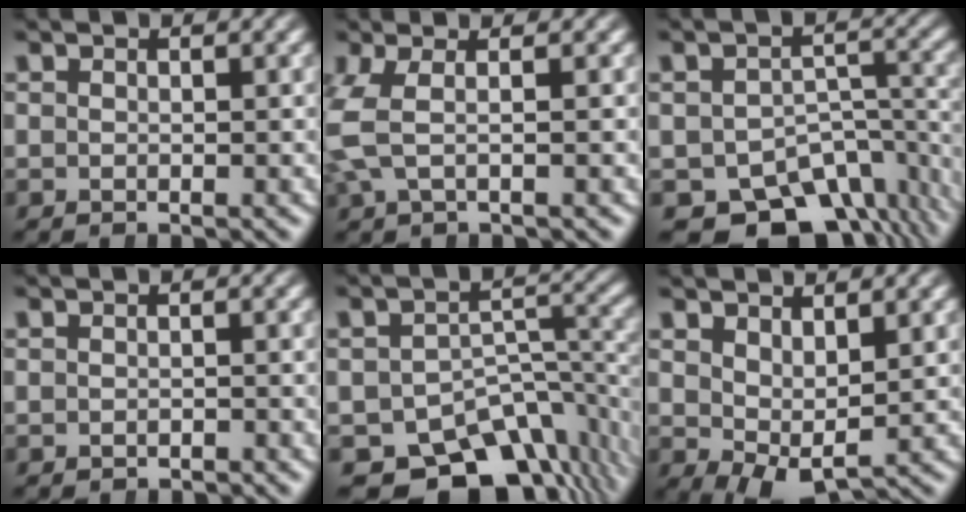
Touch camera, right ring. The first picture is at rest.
{"total": 3.3, "force": [0.3, 1.5, 2.9], "torque": [-0.068, 0.007, 0.006]}
{"total": 13.3, "force": [-8.7, 7.9, 6.3], "torque": [-0.083, -0.043, -0.118]}
{"total": 0.9, "force": [-0.9, -0.1, -0.1], "torque": [0.001, -0.007, -0.011]}
{"total": 14.2, "force": [-8.8, 8.1, 7.7], "torque": [-0.108, -0.043, -0.117]}
{"total": 2.8, "force": [0.8, 1.3, 2.4], "torque": [-0.040, -0.024, 0.027]}